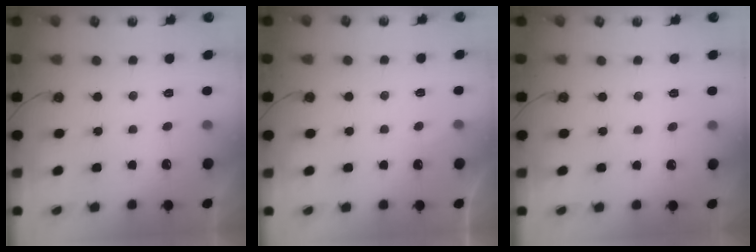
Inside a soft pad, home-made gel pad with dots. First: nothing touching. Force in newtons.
{"total": 2.3, "press": 2.2, "slide": 0.3}
{"total": 1.9, "press": 1.9, "slide": 0.3}